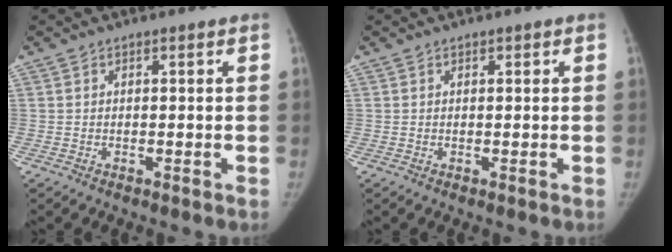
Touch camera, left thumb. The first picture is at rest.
{"total": 0.6, "force": [0.3, 0.3, 0.4], "torque": [-0.002, -0.001, 0.004]}